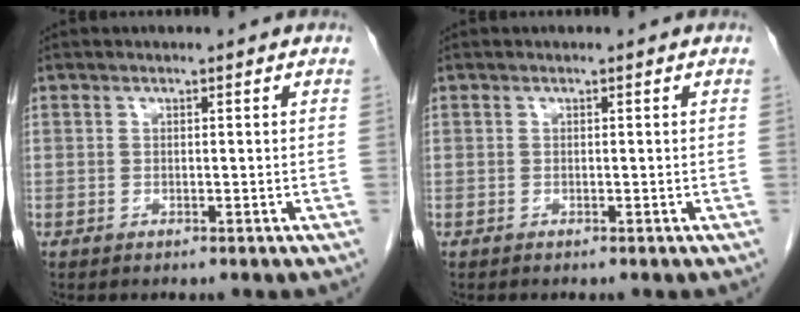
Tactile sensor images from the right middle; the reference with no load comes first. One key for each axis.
{"total": 0.0}